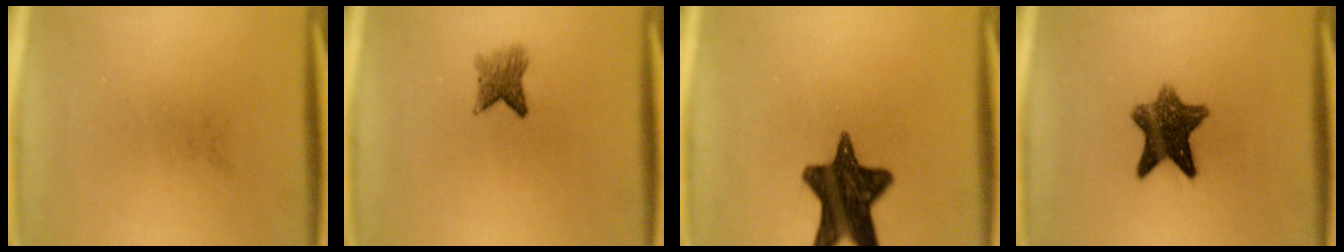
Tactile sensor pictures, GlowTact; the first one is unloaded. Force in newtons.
{"total": 3.0}
{"total": 14.3}
{"total": 9.3}